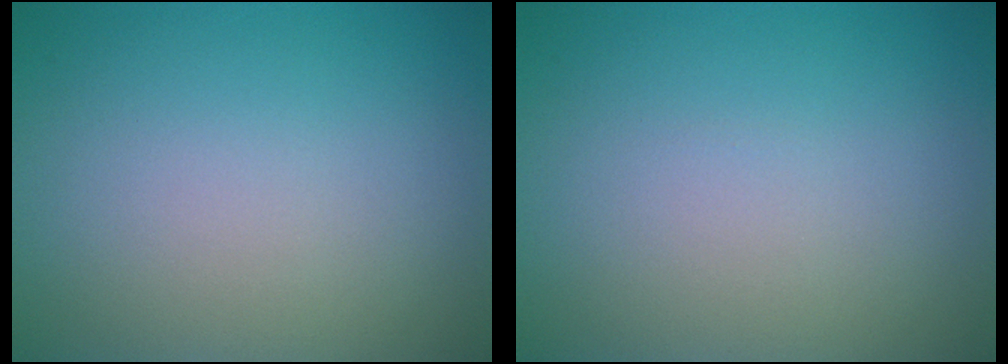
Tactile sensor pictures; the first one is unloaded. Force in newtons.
{"total": 0.0}